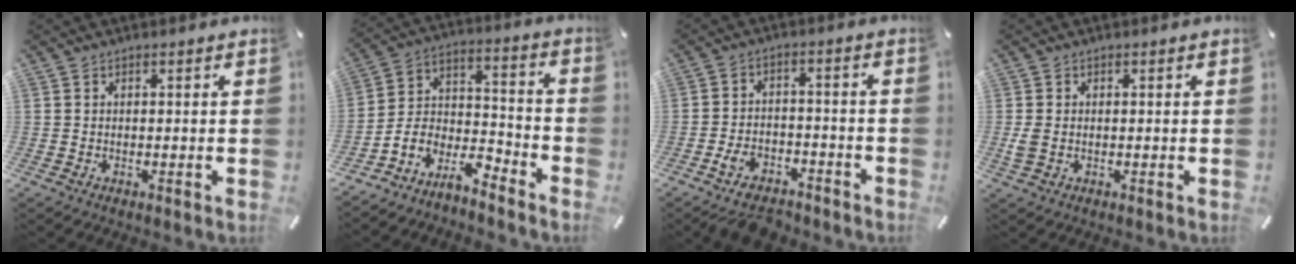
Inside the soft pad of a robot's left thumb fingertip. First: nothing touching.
{"total": 9.0, "force": [-7.5, 3.8, 3.1], "torque": [-0.056, 0.017, -0.145]}
{"total": 6.8, "force": [-5.3, 3.5, 2.7], "torque": [-0.047, 0.031, -0.099]}
{"total": 2.3, "force": [-0.1, 1.5, 1.7], "torque": [-0.031, -0.001, -0.006]}